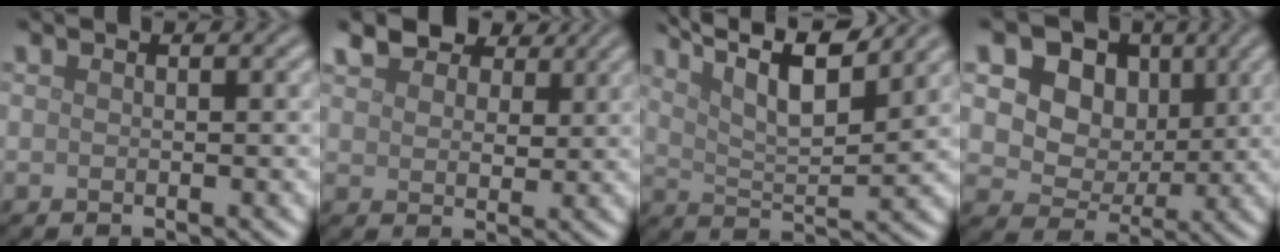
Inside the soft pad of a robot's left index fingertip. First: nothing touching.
{"total": 5.2, "force": [3.8, 2.8, 2.2], "torque": [-0.050, 0.002, 0.064]}
{"total": 11.1, "force": [8.0, 3.1, 7.2], "torque": [-0.117, 0.019, 0.094]}
{"total": 11.5, "force": [4.4, 8.9, 5.9], "torque": [-0.109, 0.021, 0.073]}